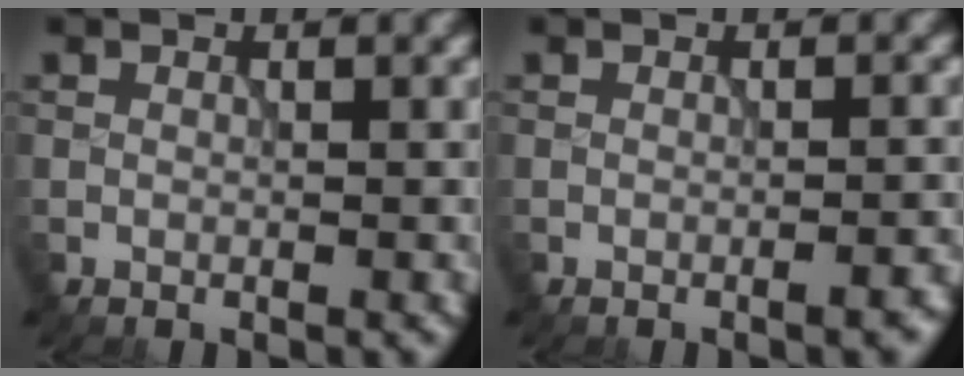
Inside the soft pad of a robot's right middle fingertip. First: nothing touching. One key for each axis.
{"total": 1.7, "fx": -0.9, "fy": 0.4, "fz": 1.4, "tx": -0.014, "ty": 0.003, "tz": -0.015}